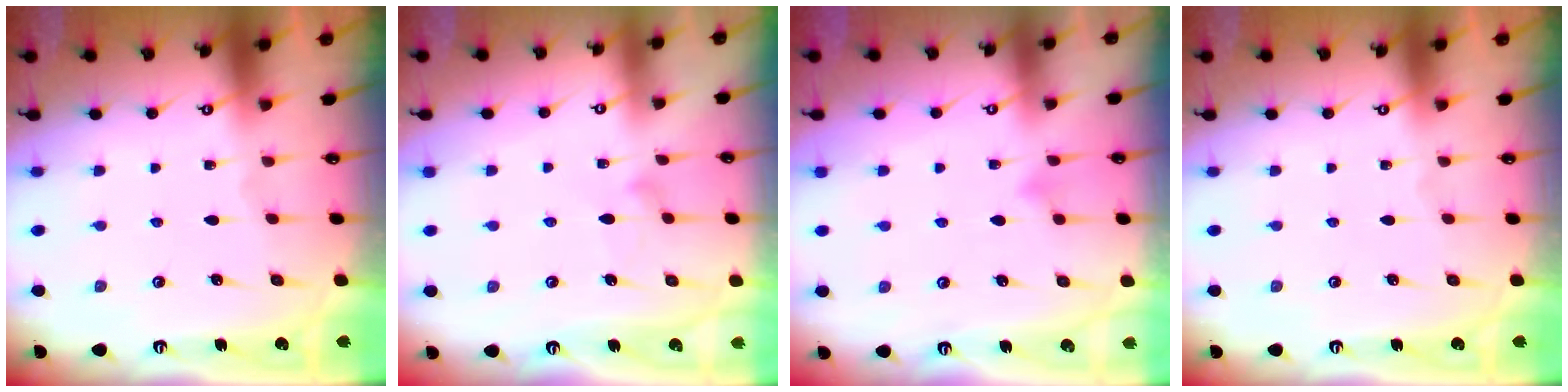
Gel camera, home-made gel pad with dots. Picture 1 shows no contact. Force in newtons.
{"total": 9.3, "press": 9.3, "slide": 0.4}
{"total": 3.7, "press": 3.6, "slide": 0.2}
{"total": 0.0}